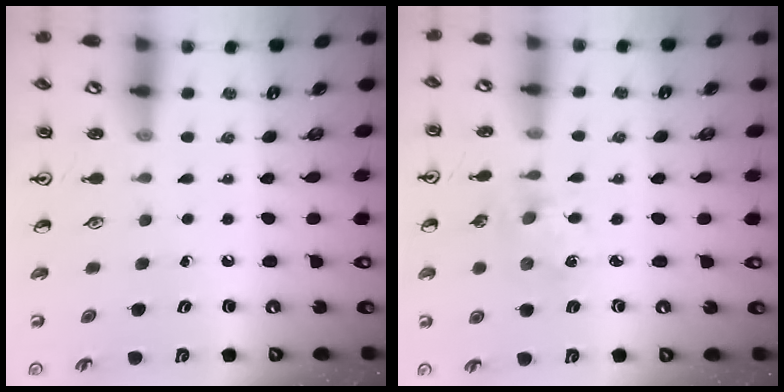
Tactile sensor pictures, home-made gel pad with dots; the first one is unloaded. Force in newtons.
{"total": 2.0, "press": 2.0, "slide": 0.5}